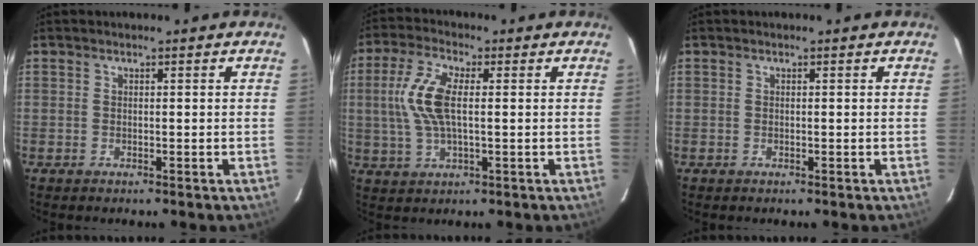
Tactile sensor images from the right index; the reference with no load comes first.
{"total": 9.6, "force": [0.9, 3.9, 8.7], "torque": [-0.189, 0.011, 0.019]}
{"total": 0.0}